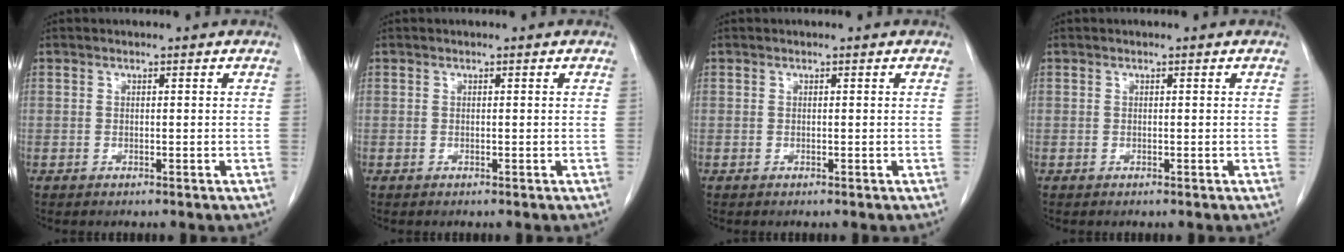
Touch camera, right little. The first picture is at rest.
{"total": 0.0}
{"total": 0.0}
{"total": 0.0}